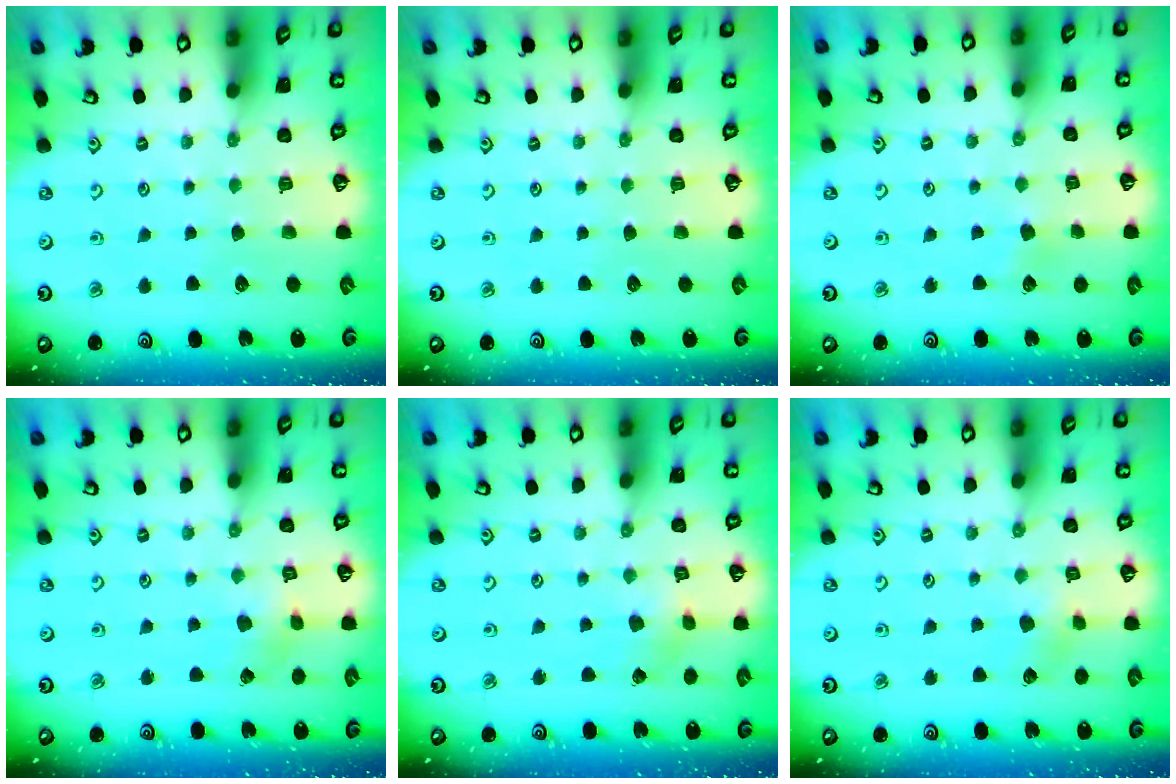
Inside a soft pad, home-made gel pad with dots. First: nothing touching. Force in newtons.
{"total": 0.0}
{"total": 3.7, "press": 3.7, "slide": 0.4}
{"total": 2.7, "press": 2.7, "slide": 0.3}
{"total": 2.7, "press": 2.7, "slide": 0.3}
{"total": 2.9, "press": 2.9, "slide": 0.4}